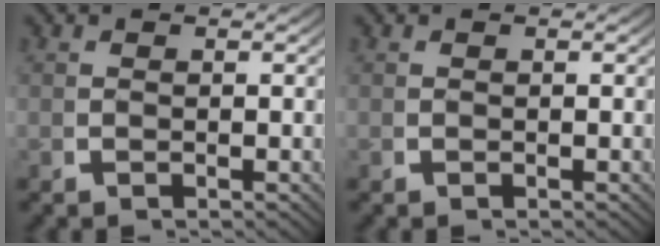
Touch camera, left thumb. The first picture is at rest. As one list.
[{"total": 0.0}]